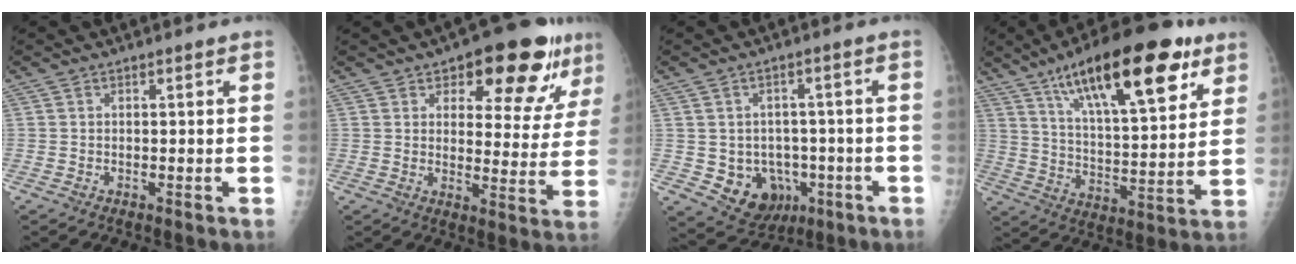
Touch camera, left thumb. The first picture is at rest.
{"total": 15.7, "force": [9.2, 7.0, 10.7], "torque": [-0.082, -0.035, 0.123]}
{"total": 10.1, "force": [-2.7, 8.5, 4.7], "torque": [-0.043, 0.017, -0.021]}
{"total": 24.3, "force": [13.5, 8.0, 18.6], "torque": [-0.270, -0.036, 0.222]}